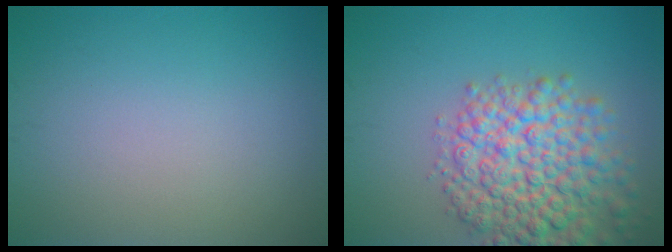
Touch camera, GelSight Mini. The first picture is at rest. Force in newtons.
{"total": 8.3, "press": 8.3, "slide": 0.3}